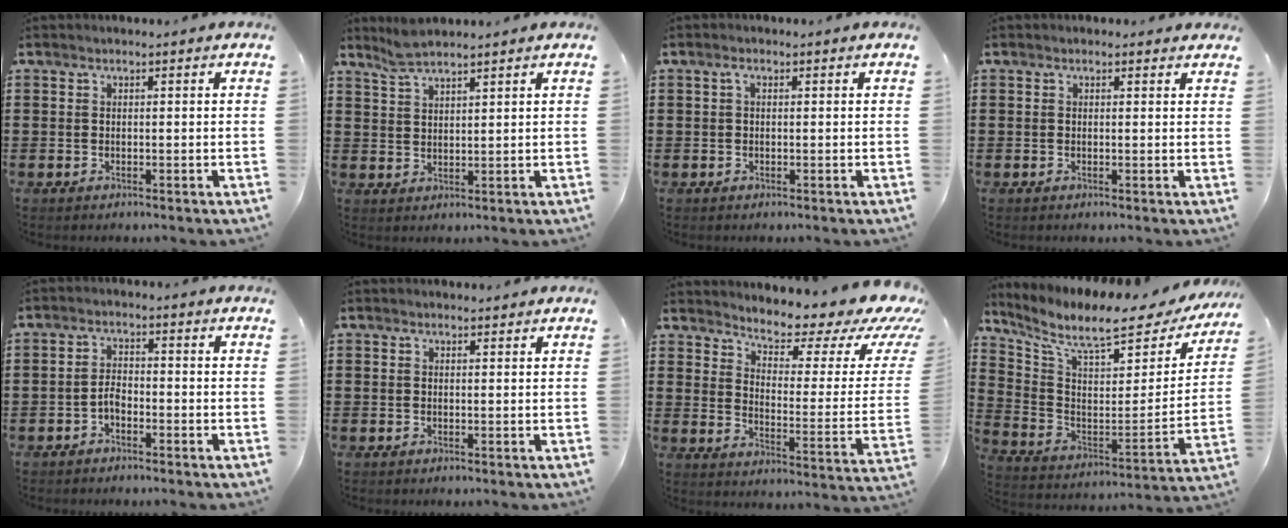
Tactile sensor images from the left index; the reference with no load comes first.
{"total": 3.5, "force": [3.2, 0.5, 1.3], "torque": [-0.034, -0.004, 0.060]}
{"total": 1.1, "force": [0.1, 0.5, 1.0], "torque": [-0.021, 0.004, 0.001]}
{"total": 0.7, "force": [0.4, 0.6, 0.2], "torque": [-0.006, 0.005, 0.008]}
{"total": 2.2, "force": [-1.5, 0.9, 1.3], "torque": [-0.036, 0.004, -0.032]}
{"total": 0.6, "force": [0.4, 0.4, -0.1], "torque": [-0.001, 0.003, 0.008]}
{"total": 6.2, "force": [5.1, 1.7, 3.1], "torque": [-0.064, -0.046, 0.078]}
{"total": 9.4, "force": [7.4, 2.1, 5.4], "torque": [-0.132, -0.055, 0.120]}